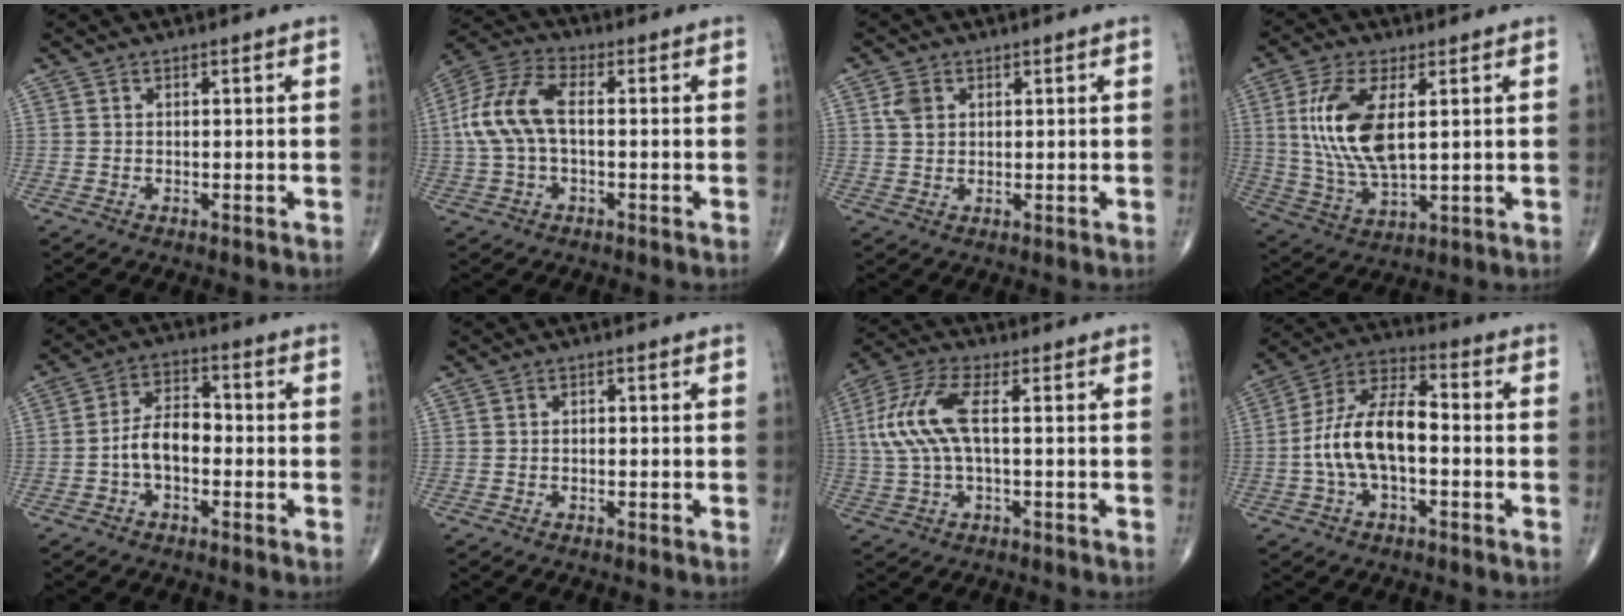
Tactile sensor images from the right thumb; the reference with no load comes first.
{"total": 11.4, "force": [0.2, 6.0, 9.7], "torque": [-0.218, 0.033, -0.002]}
{"total": 3.2, "force": [1.2, 2.3, 1.8], "torque": [-0.028, 0.001, 0.026]}
{"total": 13.9, "force": [2.9, 6.1, 12.1], "torque": [-0.256, -0.013, 0.065]}
{"total": 7.4, "force": [-1.7, 4.4, 5.7], "torque": [-0.092, 0.033, -0.041]}
{"total": 0.8, "force": [-0.1, 0.5, 0.6], "torque": [-0.005, 0.004, -0.005]}
{"total": 10.8, "force": [1.0, 4.1, 9.9], "torque": [-0.242, 0.023, 0.017]}
{"total": 13.5, "force": [-1.9, 6.6, 11.6], "torque": [-0.225, 0.046, -0.042]}